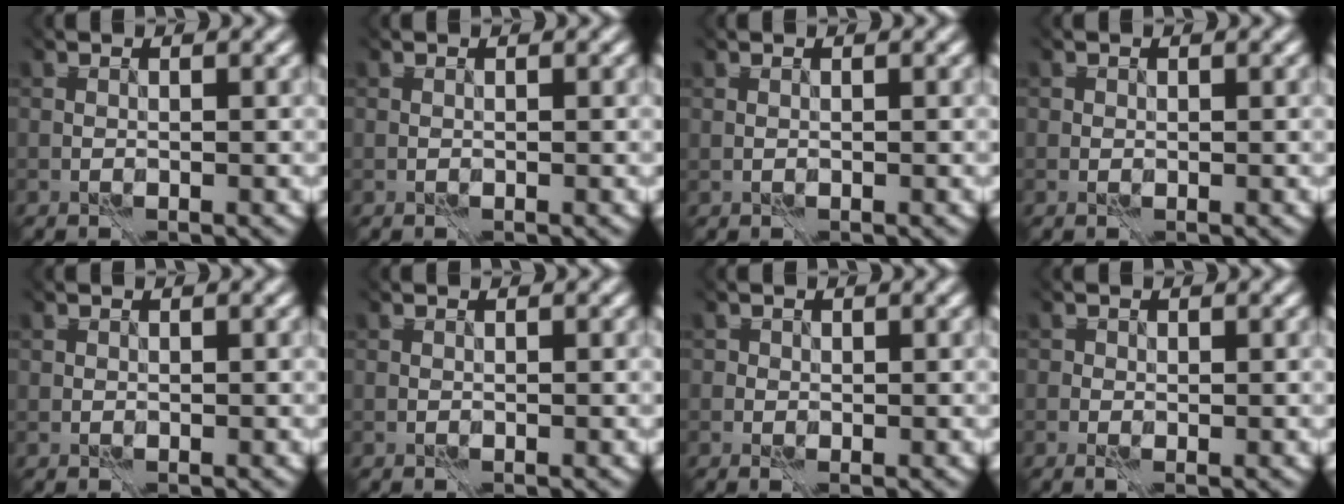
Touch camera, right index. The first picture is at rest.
{"total": 0.0}
{"total": 0.6, "force": [0.4, 0.3, 0.3], "torque": [-0.009, 0.003, 0.008]}
{"total": 1.6, "force": [-1.1, -0.5, -1.0], "torque": [0.014, -0.016, -0.011]}
{"total": 0.8, "force": [-0.5, -0.2, -0.6], "torque": [0.006, -0.009, -0.004]}
{"total": 0.0}
{"total": 2.1, "force": [-1.5, -0.6, -1.2], "torque": [0.023, -0.015, -0.024]}
{"total": 2.3, "force": [-1.7, -0.8, -1.2], "torque": [0.025, -0.011, -0.036]}